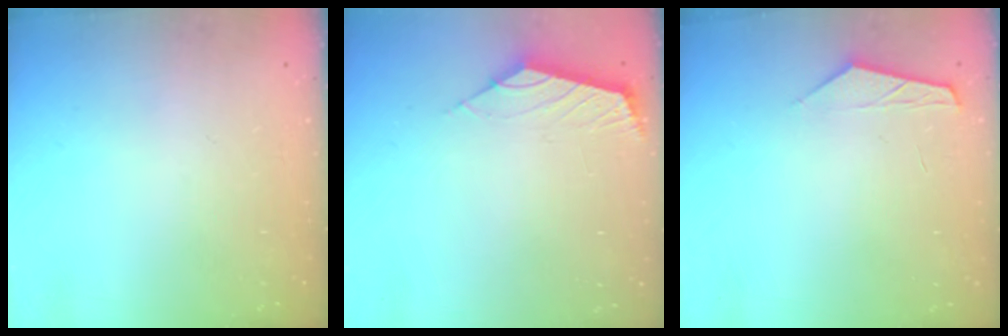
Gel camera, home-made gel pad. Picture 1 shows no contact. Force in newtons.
{"total": 2.4, "press": 2.4, "slide": 0.4}
{"total": 3.4, "press": 3.4, "slide": 0.4}